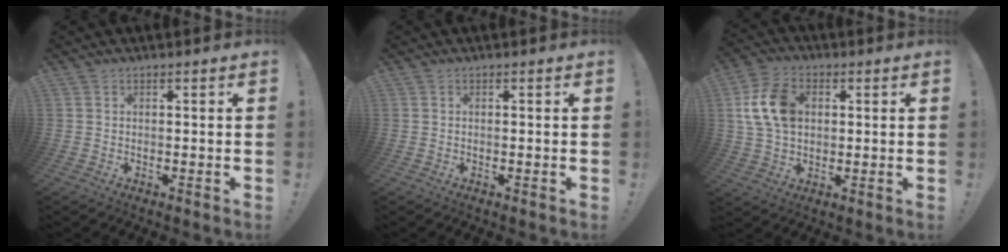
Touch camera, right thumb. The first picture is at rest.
{"total": 0.0}
{"total": 13.7, "force": [2.6, 9.7, 9.4], "torque": [-0.161, 0.007, 0.051]}